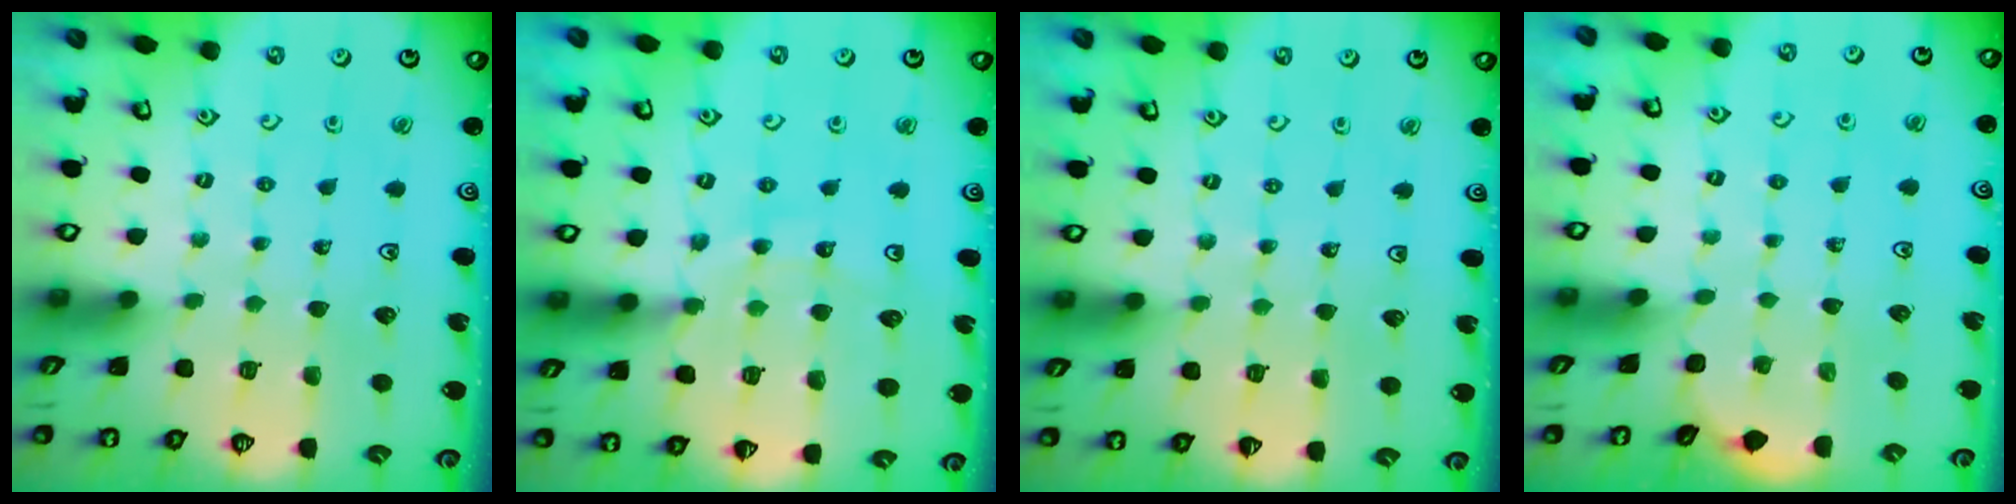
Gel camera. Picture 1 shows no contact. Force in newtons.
{"total": 11.7, "press": 11.6, "slide": 1.5}
{"total": 2.1, "press": 2.1, "slide": 0.2}
{"total": 0.9, "press": 0.9, "slide": 0.1}